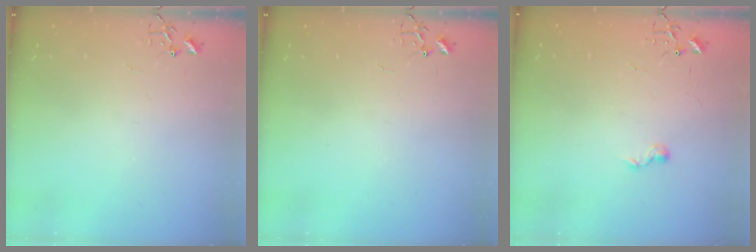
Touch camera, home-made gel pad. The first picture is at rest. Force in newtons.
{"total": 0.0}
{"total": 5.3, "press": 5.2, "slide": 0.7}